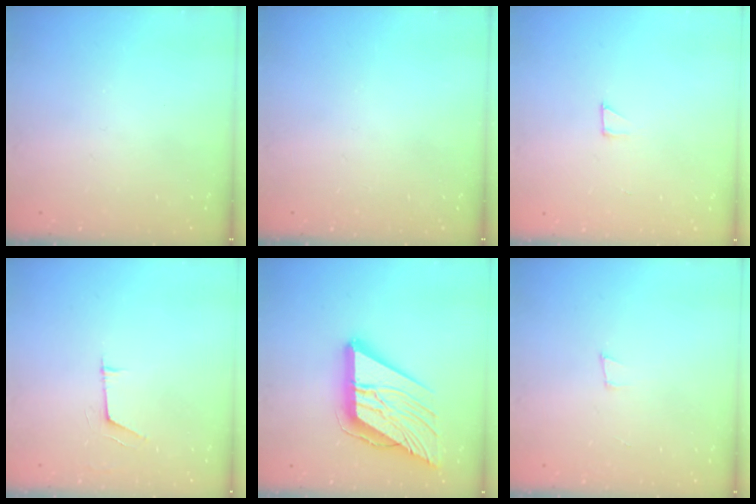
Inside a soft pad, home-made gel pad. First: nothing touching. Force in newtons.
{"total": 0.0}
{"total": 2.1, "press": 2.1, "slide": 0.1}
{"total": 4.4, "press": 4.3, "slide": 0.7}
{"total": 24.5, "press": 24.3, "slide": 3.0}
{"total": 3.3, "press": 1.9, "slide": 2.7}